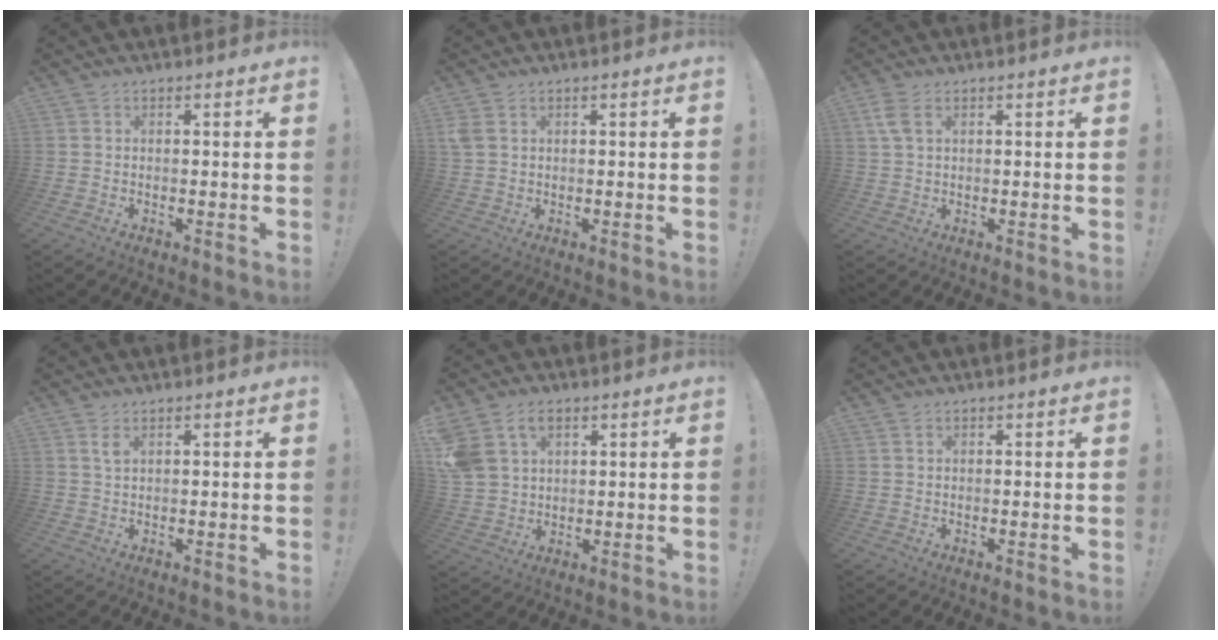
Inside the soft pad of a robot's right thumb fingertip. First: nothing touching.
{"total": 2.7, "force": [1.1, 1.8, 1.7], "torque": [-0.036, 0.003, 0.024]}
{"total": 4.4, "force": [1.8, 2.3, 3.2], "torque": [-0.070, -0.002, 0.033]}
{"total": 2.1, "force": [1.1, 0.8, 1.6], "torque": [-0.032, 0.000, 0.019]}
{"total": 9.4, "force": [4.8, 6.6, 4.6], "torque": [-0.089, -0.013, 0.098]}
{"total": 0.6, "force": [0.5, 0.2, 0.1], "torque": [-0.004, 0.000, 0.011]}